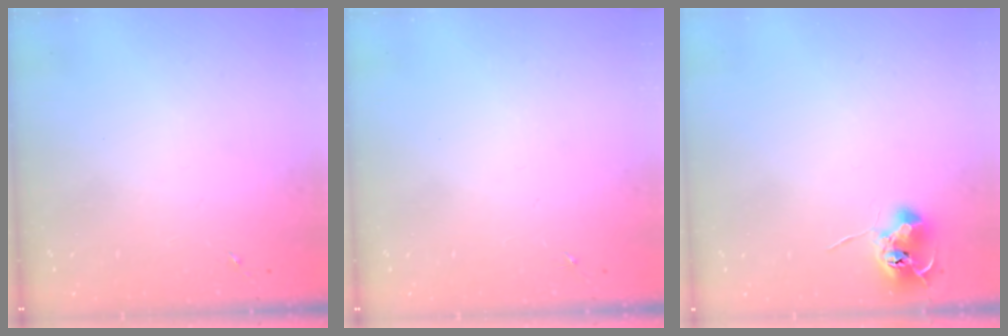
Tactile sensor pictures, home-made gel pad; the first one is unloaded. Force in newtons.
{"total": 0.0}
{"total": 7.8, "press": 7.8, "slide": 0.8}